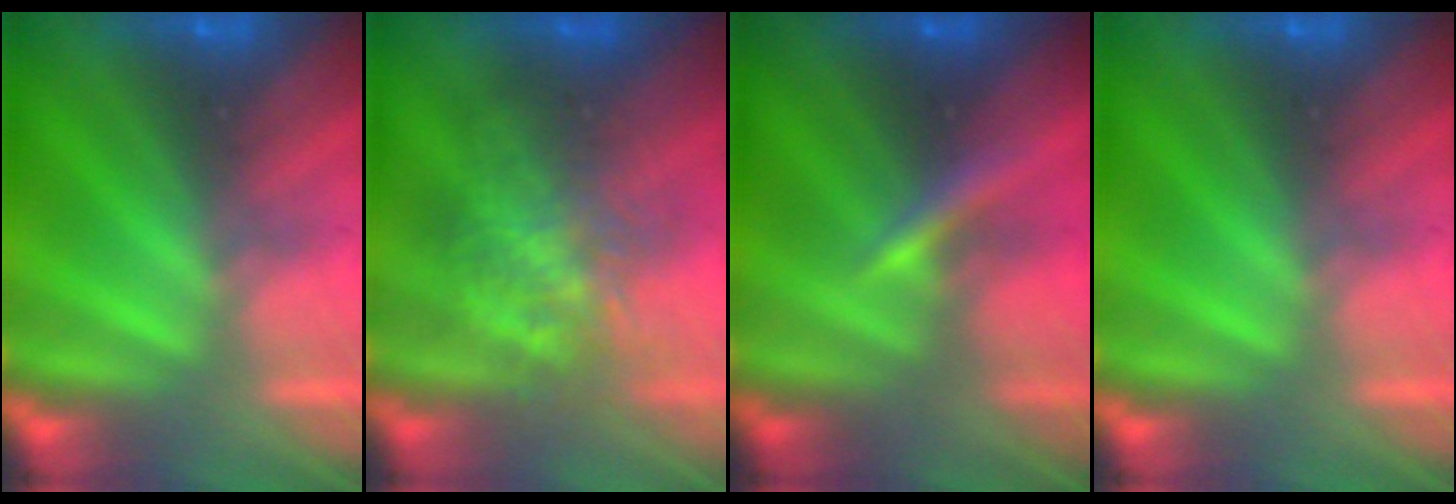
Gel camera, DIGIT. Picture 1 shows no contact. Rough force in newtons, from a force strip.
{"total": 2.3}
{"total": 2.9}
{"total": 0.0}